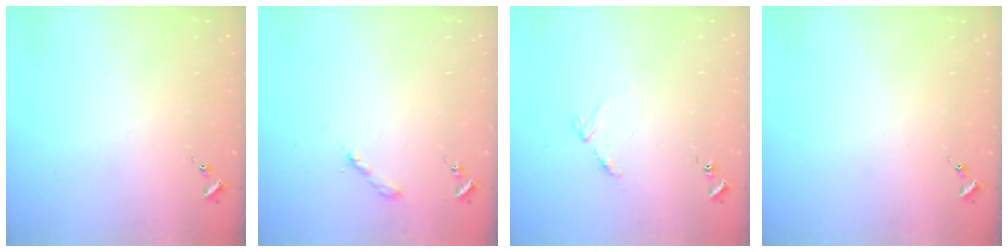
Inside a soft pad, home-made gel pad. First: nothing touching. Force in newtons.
{"total": 2.0, "press": 2.0, "slide": 0.2}
{"total": 5.9, "press": 5.9, "slide": 0.7}
{"total": 0.0}